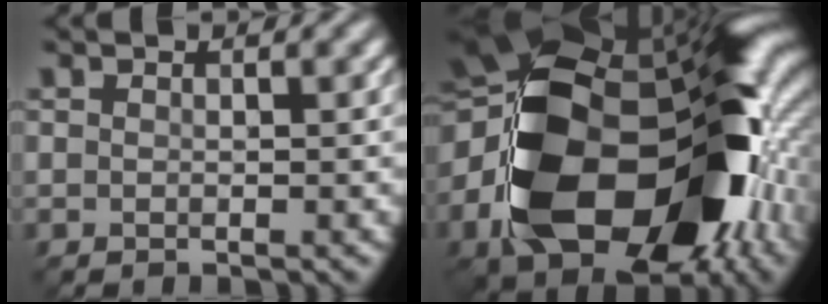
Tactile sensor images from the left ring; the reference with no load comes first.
{"total": 20.5, "force": [-4.8, 13.2, 14.9], "torque": [-0.313, -0.015, -0.075]}